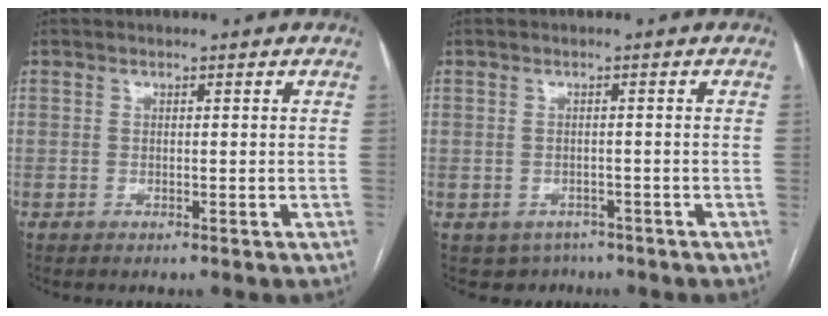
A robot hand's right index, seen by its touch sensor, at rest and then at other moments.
{"total": 3.5, "force": [-2.3, 2.6, 0.2], "torque": [0.001, 0.003, -0.029]}